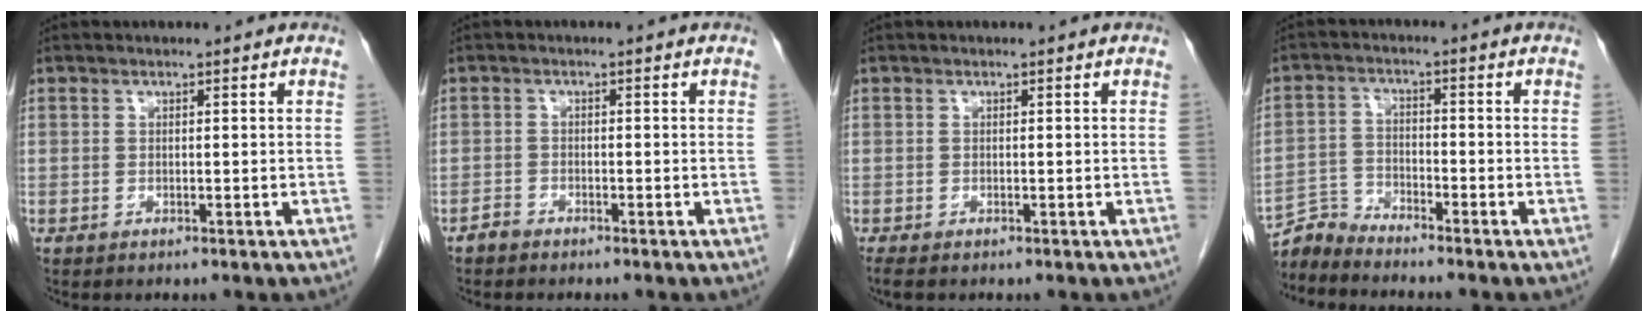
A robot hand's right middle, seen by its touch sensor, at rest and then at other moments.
{"total": 1.0, "force": [-1.0, 0.3, 0.1], "torque": [-0.004, 0.002, -0.020]}
{"total": 1.5, "force": [-1.2, 0.3, 0.8], "torque": [-0.012, -0.004, -0.015]}
{"total": 4.1, "force": [-4.0, -0.6, -0.9], "torque": [0.015, -0.009, -0.078]}